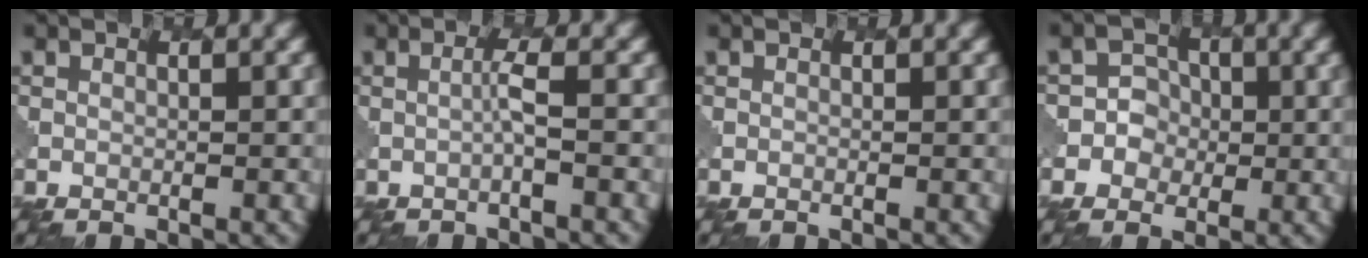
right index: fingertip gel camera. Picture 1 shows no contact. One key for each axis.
{"total": 1.2, "fx": -0.1, "fy": -0.1, "fz": 1.2, "tx": -0.024, "ty": 0.002, "tz": -0.006}
{"total": 0.0}
{"total": 2.9, "fx": -0.2, "fy": 2.8, "fz": 0.5, "tx": 0.010, "ty": 0.009, "tz": -0.016}